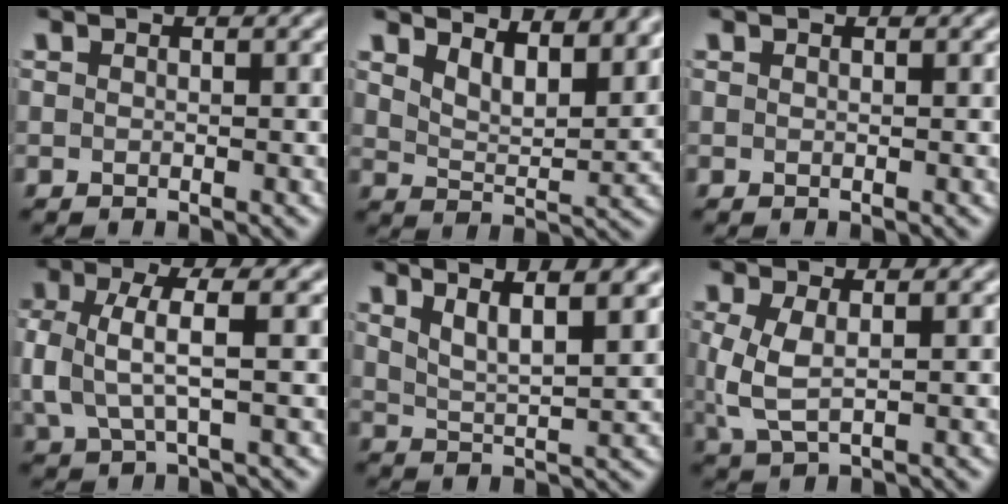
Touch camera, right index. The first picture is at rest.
{"total": 5.8, "force": [4.2, 2.3, 3.3], "torque": [-0.045, -0.008, 0.064]}
{"total": 0.0}
{"total": 4.9, "force": [0.5, 2.4, 4.2], "torque": [-0.097, -0.010, 0.019]}
{"total": 5.1, "force": [2.9, 1.7, 3.9], "torque": [-0.052, 0.001, 0.047]}
{"total": 3.6, "force": [-0.3, 2.0, 3.0], "torque": [-0.079, -0.020, 0.016]}